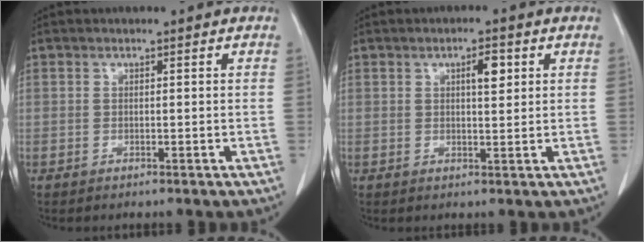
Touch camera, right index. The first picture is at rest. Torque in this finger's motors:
{"motor_torque": [0.03, 0.02, 0.01, 0.02]}